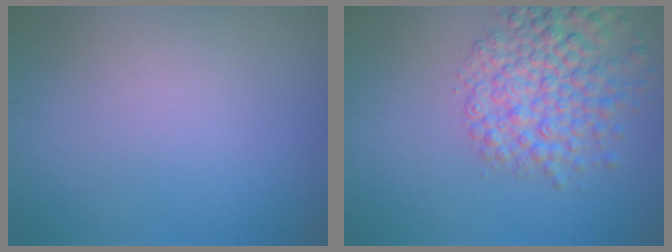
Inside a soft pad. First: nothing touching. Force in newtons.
{"total": 6.3, "press": 6.2, "slide": 0.2}